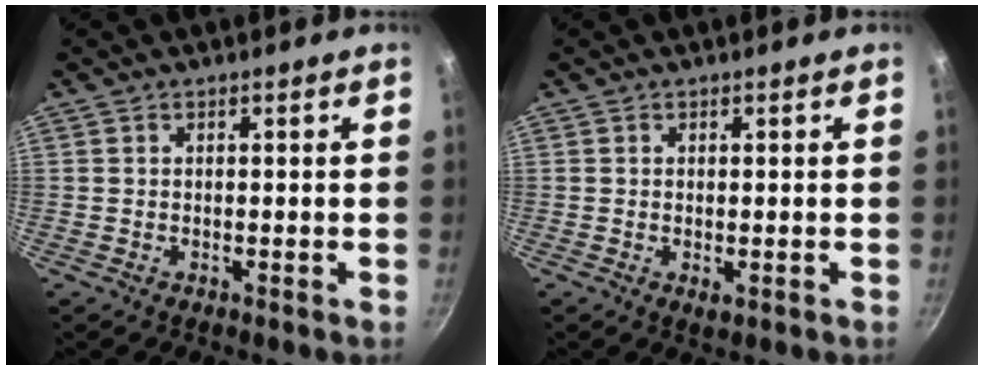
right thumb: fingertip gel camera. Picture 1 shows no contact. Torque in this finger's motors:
{"motor_torque": [-0.27, 0.10, -0.19, 0.01, 0.07]}